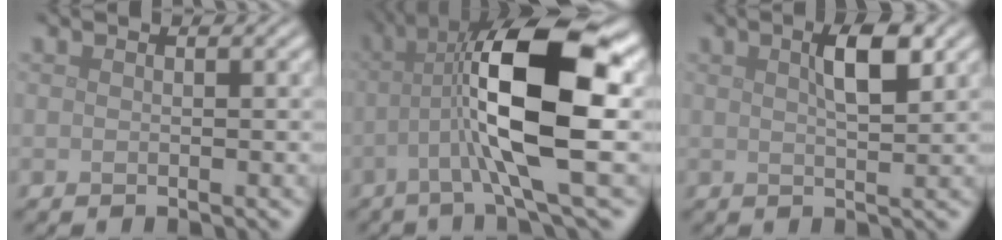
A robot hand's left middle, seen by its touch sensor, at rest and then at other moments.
{"total": 10.9, "force": [-0.4, 2.7, 10.6], "torque": [-0.192, 0.015, -0.009]}
{"total": 3.6, "force": [1.5, 0.9, 3.1], "torque": [-0.050, 0.011, 0.024]}